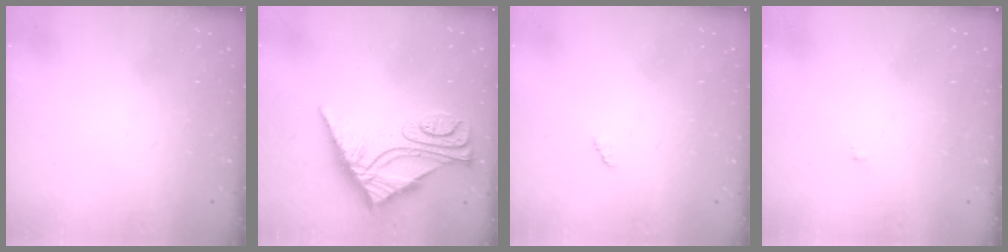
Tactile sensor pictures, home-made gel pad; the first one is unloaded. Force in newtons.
{"total": 11.3, "press": 11.2, "slide": 1.1}
{"total": 2.8, "press": 2.8, "slide": 0.4}
{"total": 0.6, "press": 0.6, "slide": 0.2}